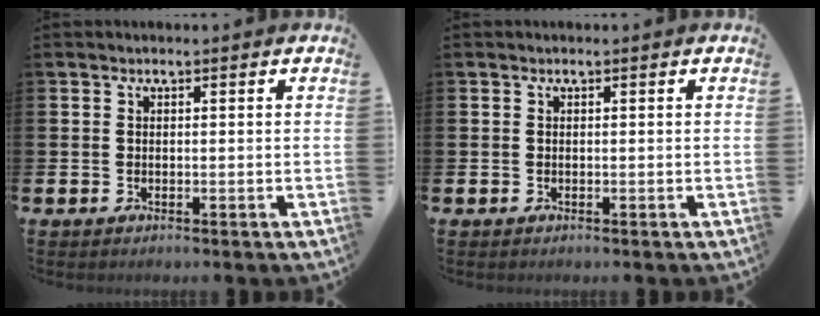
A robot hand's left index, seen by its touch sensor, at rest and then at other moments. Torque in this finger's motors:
{"motor_torque": [0.00, 0.00, 0.00, 0.00]}